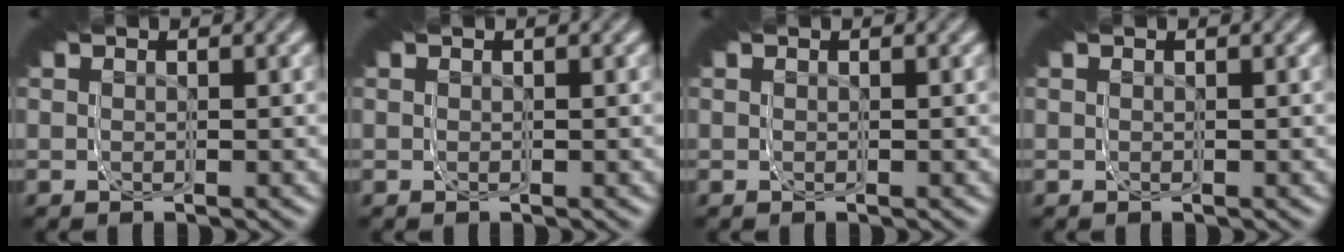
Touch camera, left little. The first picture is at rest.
{"total": 0.0}
{"total": 0.0}
{"total": 0.0}